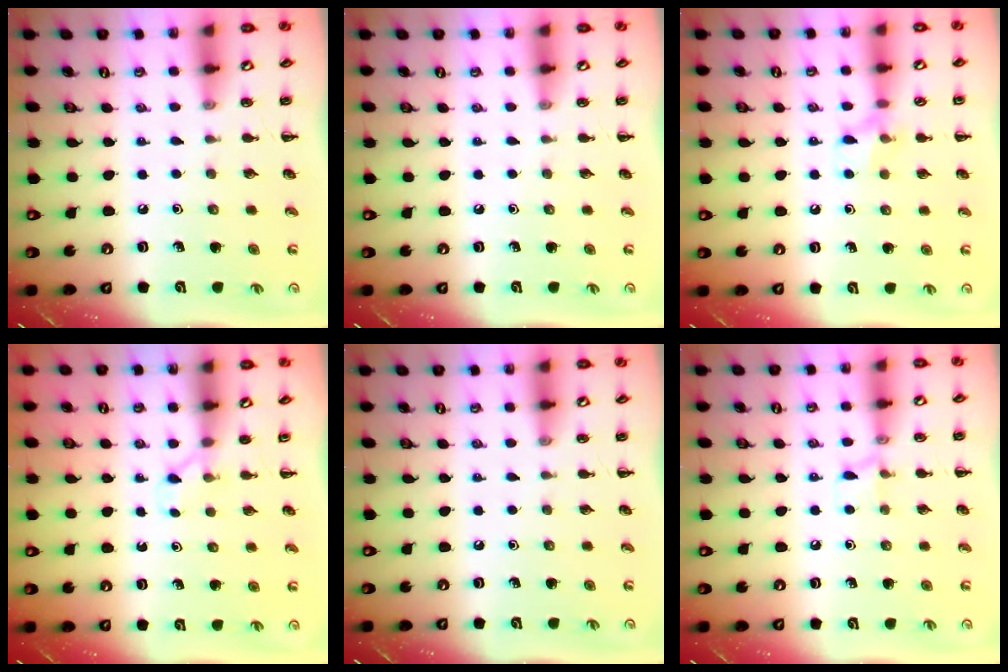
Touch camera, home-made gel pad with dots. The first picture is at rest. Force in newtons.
{"total": 0.0}
{"total": 7.7, "press": 7.6, "slide": 1.6}
{"total": 2.4, "press": 2.3, "slide": 0.7}
{"total": 0.0}
{"total": 6.3, "press": 6.0, "slide": 1.8}